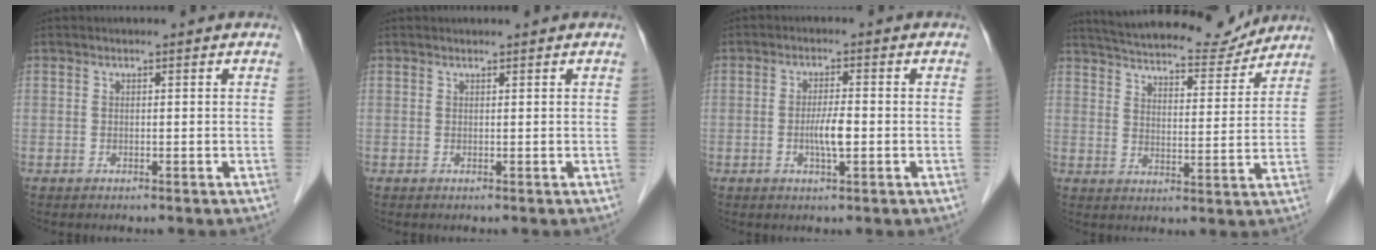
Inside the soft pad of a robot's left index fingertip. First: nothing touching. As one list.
[{"total": 0.5, "force": [0.5, 0.0, 0.1], "torque": [-0.003, 0.003, 0.009]}, {"total": 3.8, "force": [-0.8, 0.6, 3.6], "torque": [-0.072, -0.002, -0.015]}, {"total": 17.9, "force": [16.7, 3.4, 5.5], "torque": [-0.090, 0.004, 0.236]}]